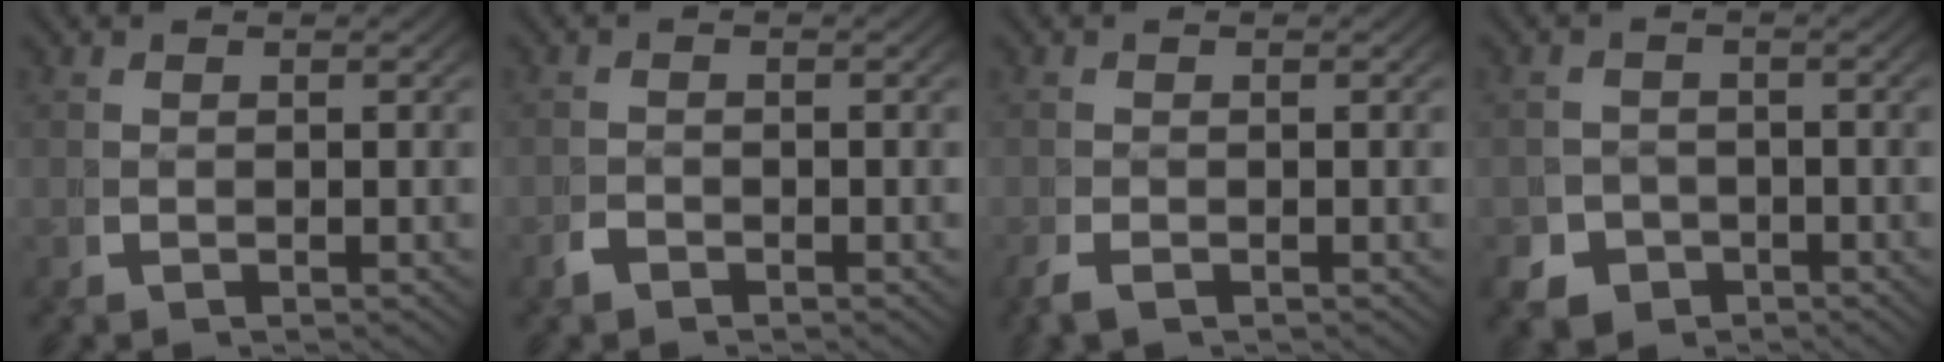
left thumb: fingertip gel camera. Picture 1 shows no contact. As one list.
[{"total": 1.0, "force": [-1.0, 0.2, 0.2], "torque": [-0.006, -0.006, -0.019]}, {"total": 0.9, "force": [-0.8, 0.2, 0.4], "torque": [-0.012, -0.006, -0.014]}, {"total": 5.0, "force": [-3.4, 3.4, 1.2], "torque": [-0.016, -0.025, -0.052]}]